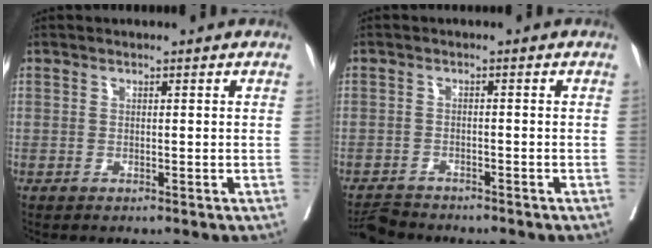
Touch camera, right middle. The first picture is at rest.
{"total": 3.5, "force": [-3.5, 0.5, 0.1], "torque": [-0.002, -0.013, -0.064]}